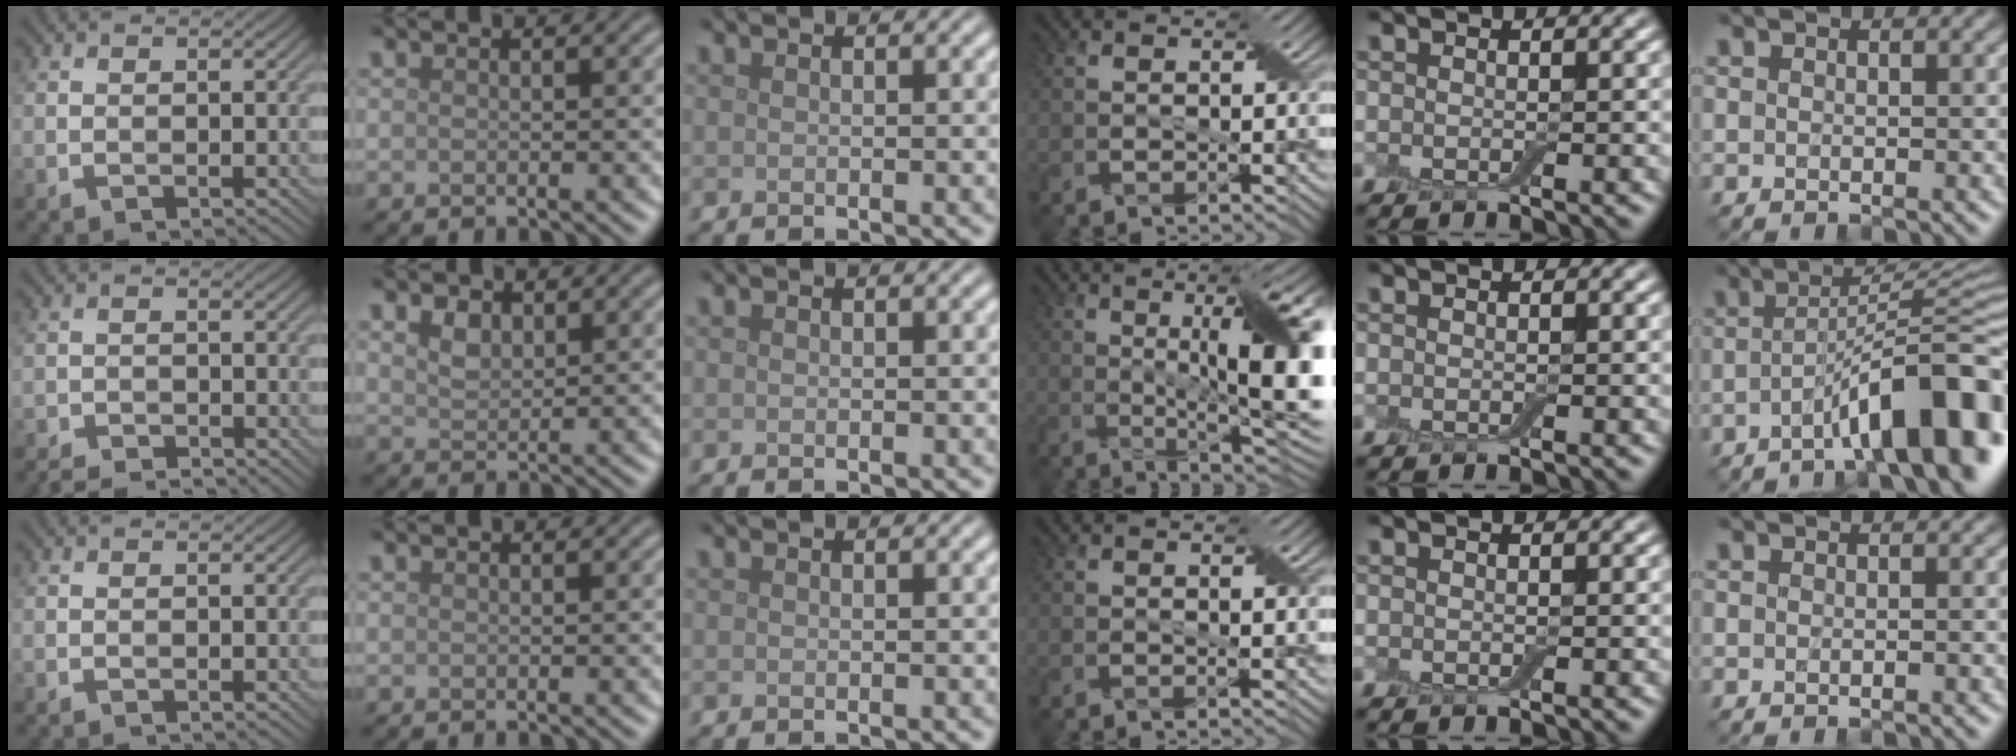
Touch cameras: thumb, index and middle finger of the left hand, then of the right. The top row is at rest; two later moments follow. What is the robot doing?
{"motion": "extract", "object": "backpack"}